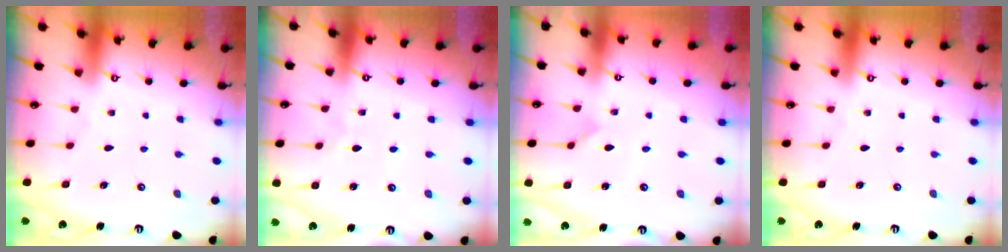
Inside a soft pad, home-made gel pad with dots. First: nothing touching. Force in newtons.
{"total": 1.3, "press": 1.3, "slide": 0.1}
{"total": 1.5, "press": 1.5, "slide": 0.1}
{"total": 0.0}